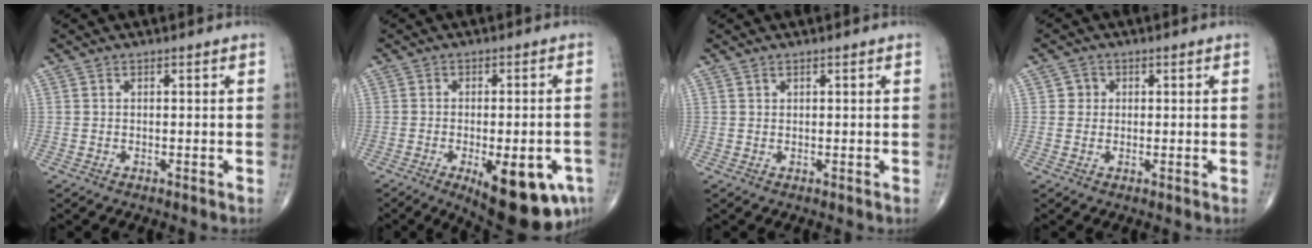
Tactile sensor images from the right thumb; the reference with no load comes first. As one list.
[{"total": 15.9, "force": [-6.8, 6.1, 13.0], "torque": [-0.128, 0.006, -0.077]}, {"total": 0.5, "force": [0.5, 0.1, 0.1], "torque": [-0.002, -0.005, 0.010]}, {"total": 2.0, "force": [0.4, 1.9, 0.3], "torque": [0.008, 0.002, 0.002]}]